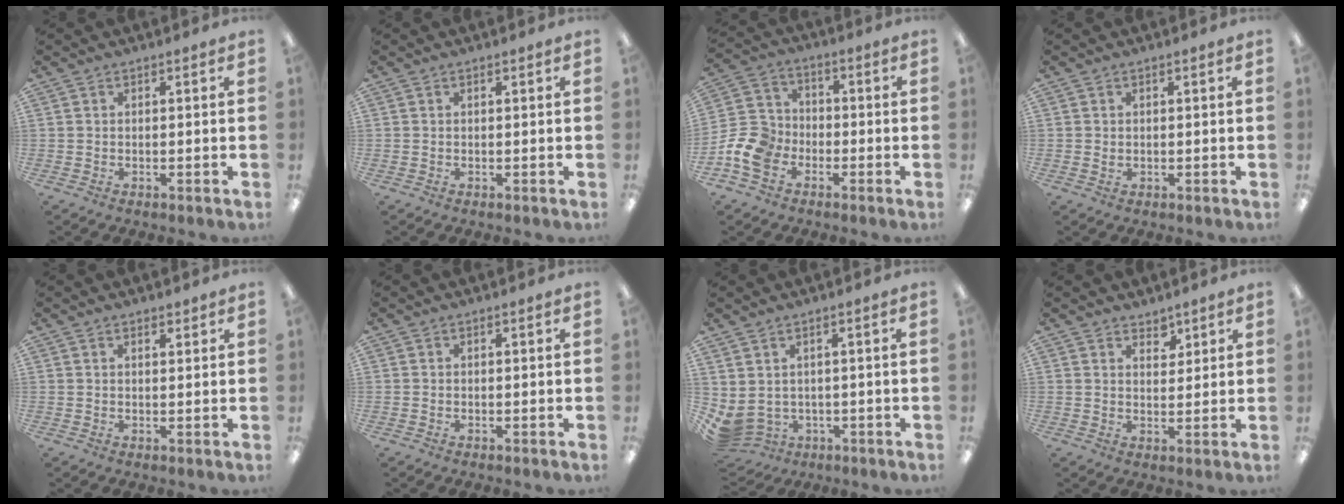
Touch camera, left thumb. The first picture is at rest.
{"total": 0.0}
{"total": 9.4, "force": [-4.2, 7.3, 4.2], "torque": [-0.105, 0.030, -0.077]}
{"total": 0.7, "force": [0.0, 0.4, 0.5], "torque": [-0.009, 0.000, -0.001]}
{"total": 1.3, "force": [1.1, 0.5, 0.4], "torque": [-0.009, -0.001, 0.021]}
{"total": 0.0}
{"total": 3.6, "force": [0.4, 3.2, 1.7], "torque": [-0.066, -0.011, 0.004]}
{"total": 2.2, "force": [1.9, 1.1, 0.3], "torque": [0.008, -0.012, 0.033]}